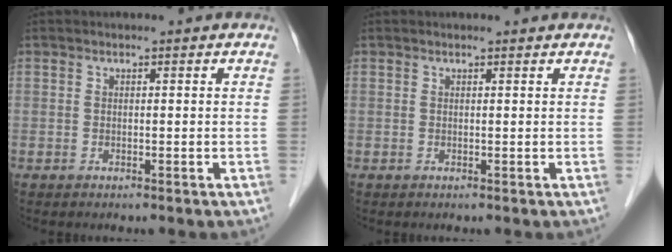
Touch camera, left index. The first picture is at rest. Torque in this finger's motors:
{"motor_torque": [0.15, -0.09, 0.06, 0.01]}